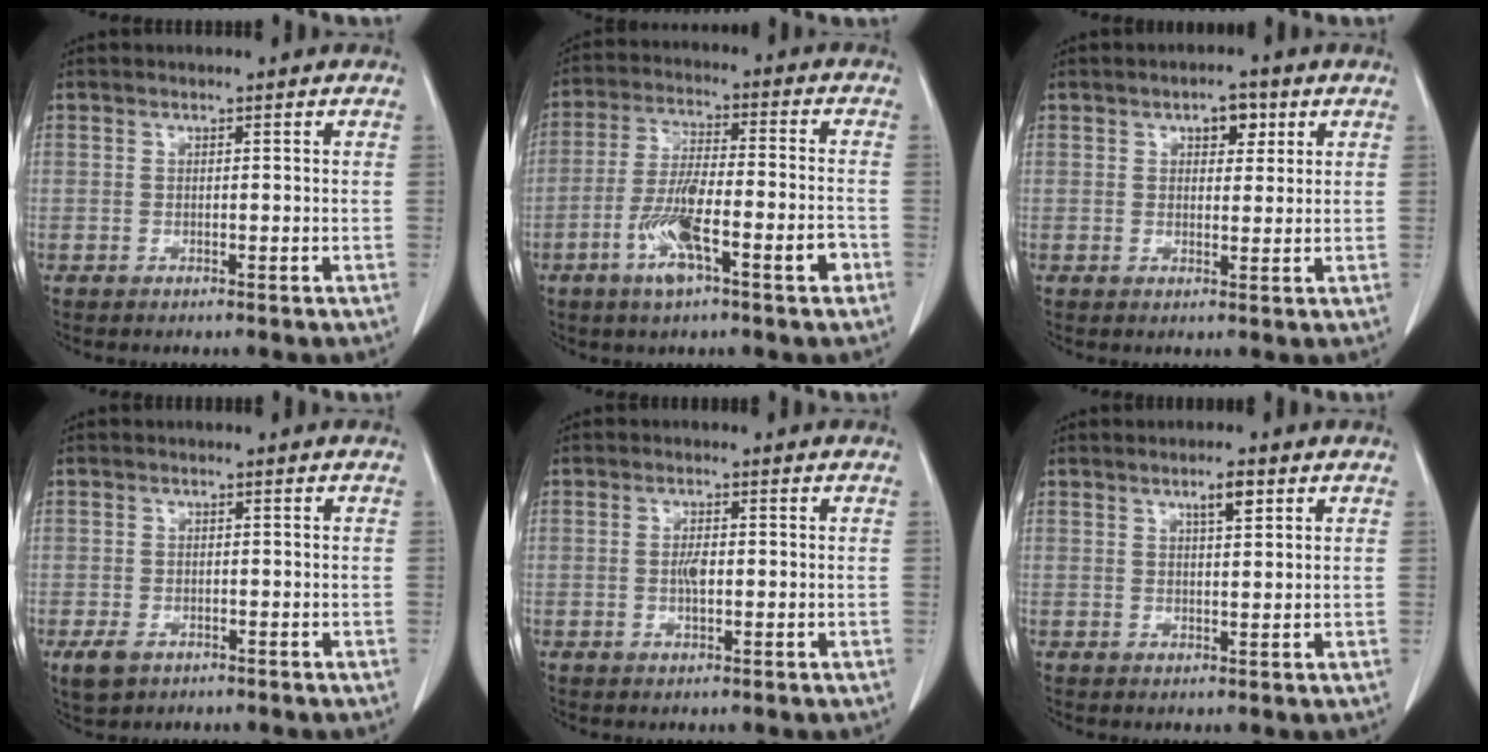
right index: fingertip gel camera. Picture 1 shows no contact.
{"total": 11.1, "force": [-4.9, 1.8, 9.7], "torque": [-0.179, 0.003, -0.085]}
{"total": 3.5, "force": [1.7, 1.8, 2.5], "torque": [-0.033, 0.007, 0.024]}
{"total": 3.0, "force": [-1.6, 2.0, 1.5], "torque": [-0.032, -0.003, -0.017]}
{"total": 2.4, "force": [-0.2, 0.8, 2.2], "torque": [-0.045, 0.001, -0.002]}
{"total": 2.8, "force": [1.5, 0.5, 2.3], "torque": [-0.040, 0.001, 0.025]}